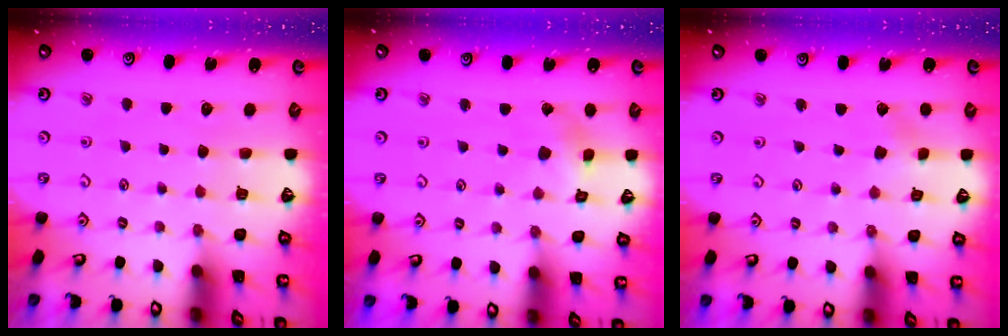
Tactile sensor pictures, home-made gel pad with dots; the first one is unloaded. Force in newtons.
{"total": 2.7, "press": 2.6, "slide": 0.3}
{"total": 1.8, "press": 1.8, "slide": 0.2}